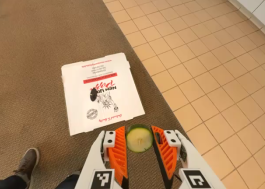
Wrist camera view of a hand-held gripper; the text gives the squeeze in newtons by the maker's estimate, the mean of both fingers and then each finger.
{"total": 7.4, "left": 7.5, "right": 7.3}